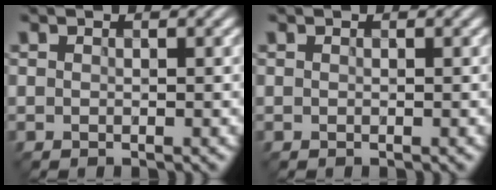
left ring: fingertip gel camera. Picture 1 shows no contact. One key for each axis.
{"total": 0.0}